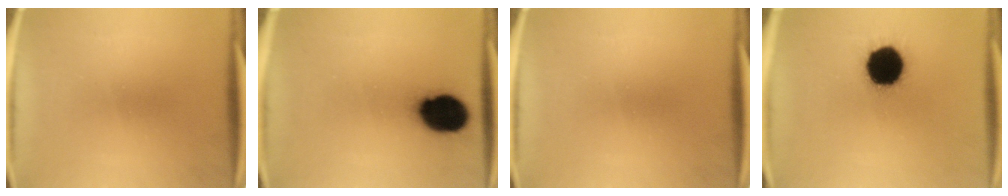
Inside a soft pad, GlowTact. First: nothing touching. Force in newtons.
{"total": 14.8}
{"total": 0.0}
{"total": 18.1}